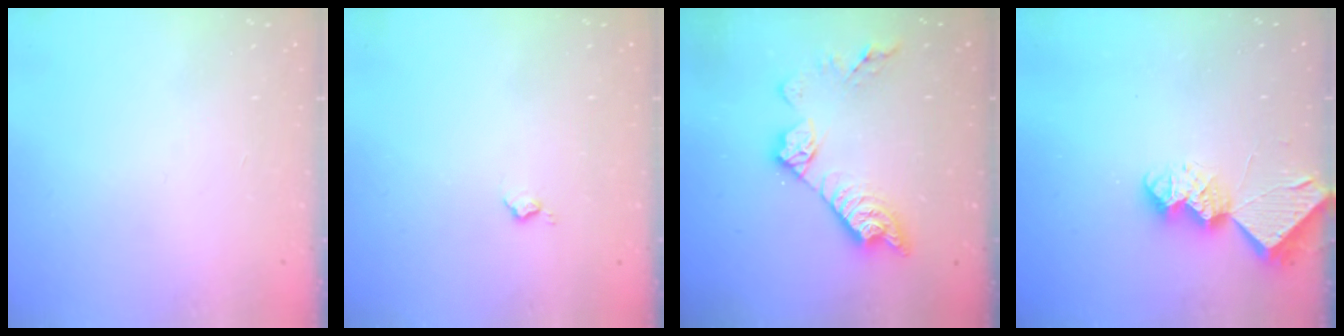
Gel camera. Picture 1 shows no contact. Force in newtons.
{"total": 5.6, "press": 5.6, "slide": 0.7}
{"total": 12.7, "press": 12.7, "slide": 0.7}
{"total": 8.8, "press": 8.8, "slide": 1.0}